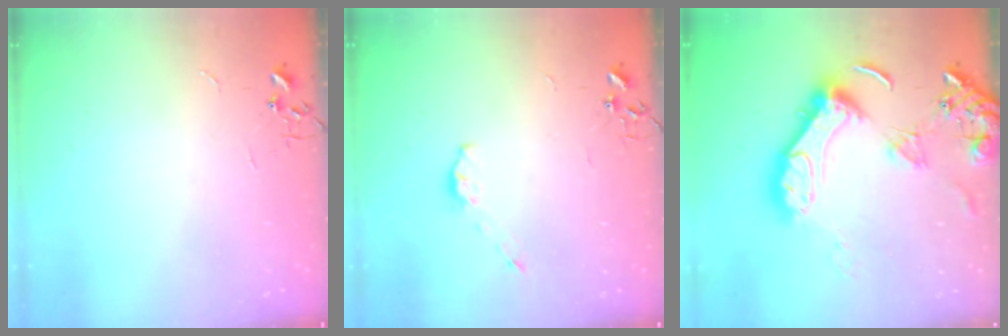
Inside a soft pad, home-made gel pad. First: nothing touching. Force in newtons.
{"total": 5.1, "press": 5.0, "slide": 0.3}
{"total": 18.3, "press": 18.1, "slide": 2.1}